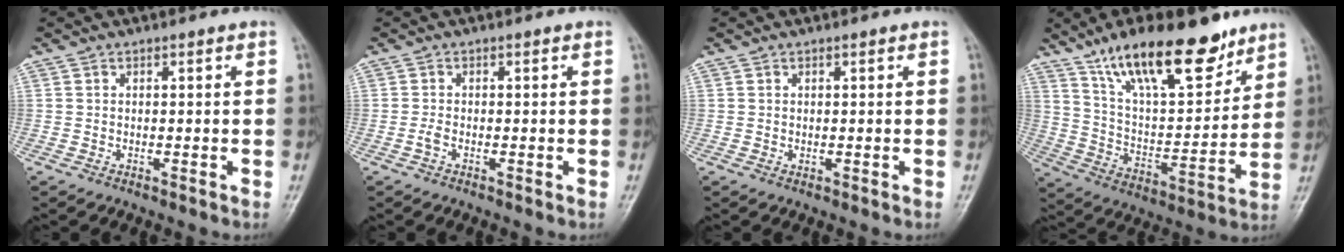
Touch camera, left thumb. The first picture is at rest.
{"total": 1.1, "force": [-0.5, 0.4, 0.9], "torque": [-0.020, -0.001, -0.013]}
{"total": 0.6, "force": [0.2, 0.3, 0.5], "torque": [-0.003, 0.000, 0.004]}
{"total": 20.9, "force": [14.2, 7.7, 13.4], "torque": [-0.180, -0.063, 0.248]}